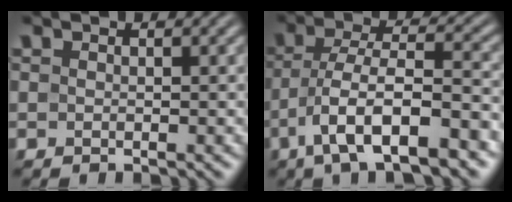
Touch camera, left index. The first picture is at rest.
{"total": 10.1, "force": [-5.2, 3.3, 8.0], "torque": [-0.141, -0.001, -0.092]}